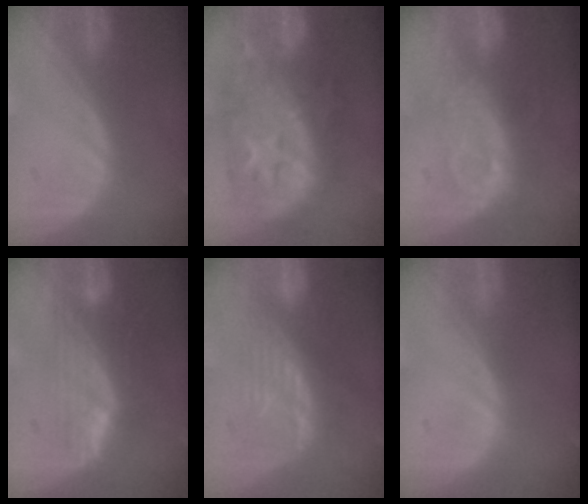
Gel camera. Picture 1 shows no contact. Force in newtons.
{"total": 12.4, "press": 12.3, "slide": 1.0}
{"total": 9.2, "press": 8.1, "slide": 4.3}
{"total": 7.6, "press": 6.7, "slide": 3.5}
{"total": 8.0, "press": 7.3, "slide": 3.4}
{"total": 0.0}